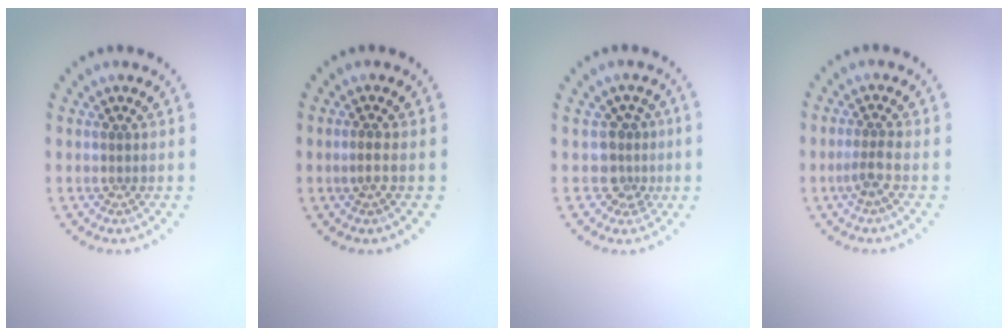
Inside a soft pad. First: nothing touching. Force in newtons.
{"total": 1.0, "press": 0.8, "slide": 0.6}
{"total": 2.3, "press": 1.8, "slide": 1.5}
{"total": 1.7, "press": 1.1, "slide": 1.2}